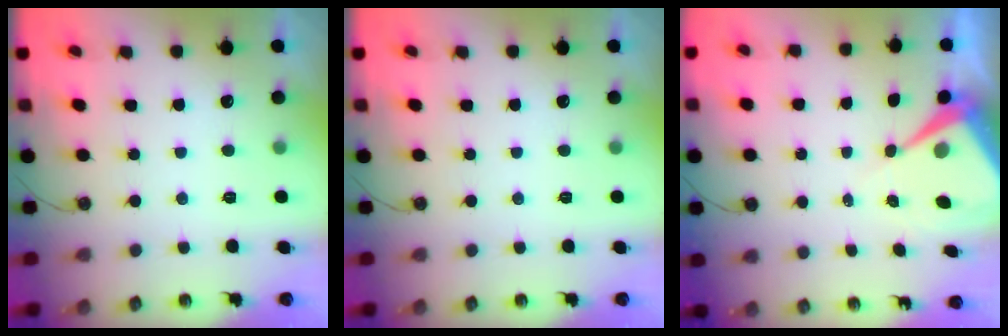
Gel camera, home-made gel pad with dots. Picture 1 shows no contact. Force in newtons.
{"total": 0.0}
{"total": 8.9, "press": 8.9, "slide": 0.9}